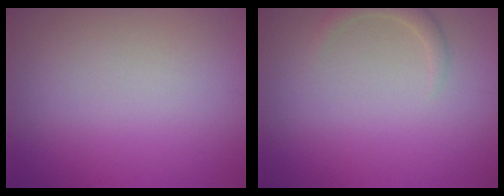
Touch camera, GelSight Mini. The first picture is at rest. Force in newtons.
{"total": 1.6, "press": 1.6, "slide": 0.1}